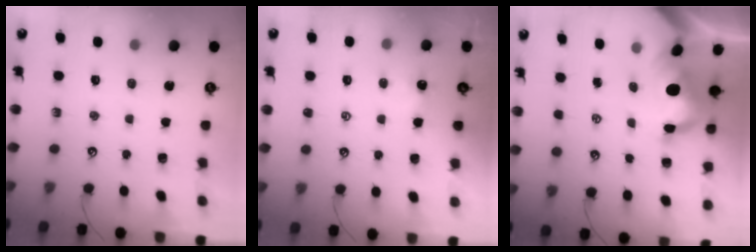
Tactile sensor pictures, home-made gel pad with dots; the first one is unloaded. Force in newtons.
{"total": 0.6, "press": 0.5, "slide": 0.3}
{"total": 9.8, "press": 9.7, "slide": 1.4}